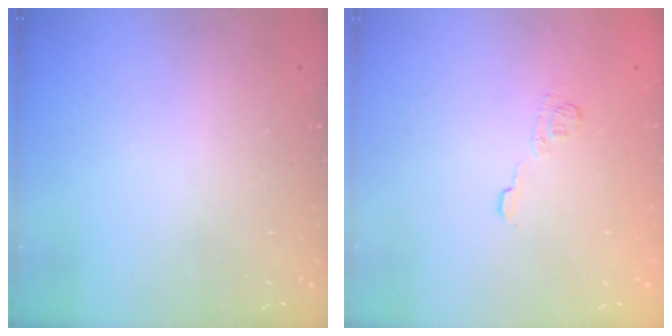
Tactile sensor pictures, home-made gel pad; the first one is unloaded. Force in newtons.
{"total": 4.1, "press": 3.8, "slide": 1.5}